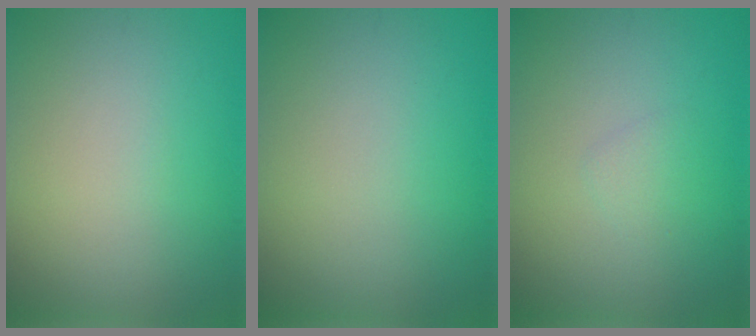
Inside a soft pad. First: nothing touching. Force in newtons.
{"total": 0.0}
{"total": 1.0, "press": 1.0, "slide": 0.1}